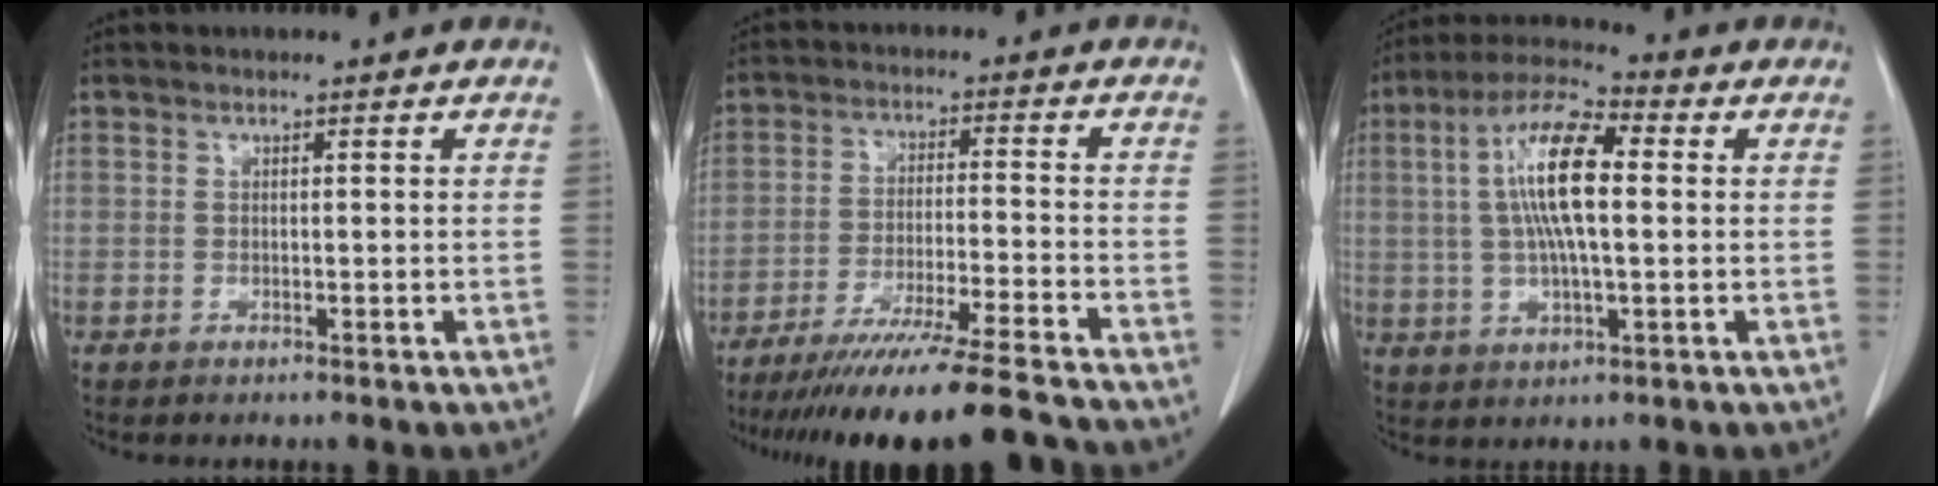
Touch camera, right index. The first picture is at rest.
{"total": 17.3, "force": [-15.1, -1.1, 8.4], "torque": [-0.126, -0.041, -0.240]}
{"total": 12.0, "force": [1.5, 2.9, 11.6], "torque": [-0.229, 0.021, 0.023]}